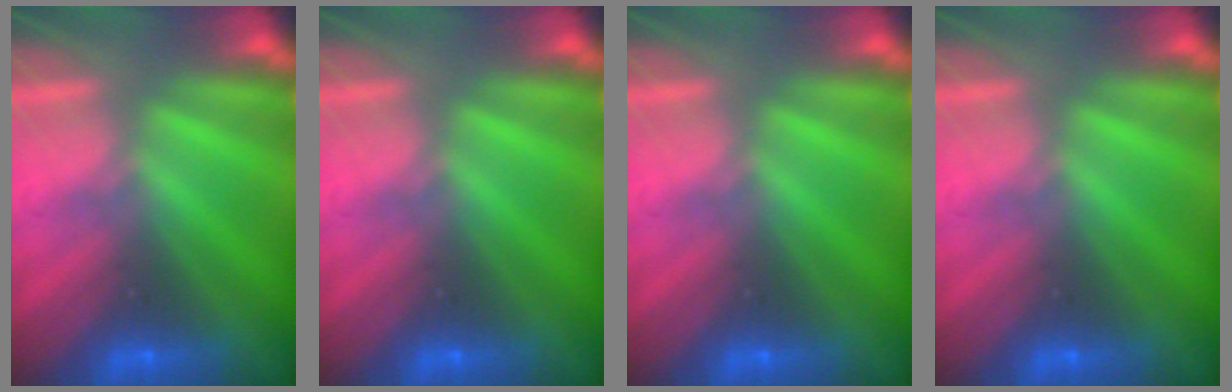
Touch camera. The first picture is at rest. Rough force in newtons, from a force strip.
{"total": 0.0}
{"total": 0.0}
{"total": 0.0}